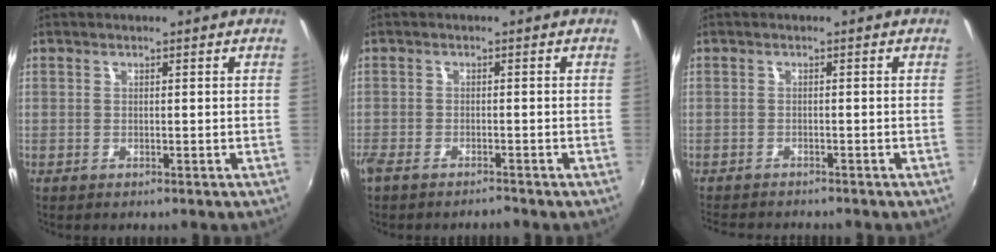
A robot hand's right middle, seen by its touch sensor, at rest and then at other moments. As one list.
[{"total": 3.1, "force": [-2.8, 0.6, 1.2], "torque": [-0.039, -0.011, -0.057]}, {"total": 4.7, "force": [-4.4, 0.6, 1.4], "torque": [-0.039, -0.019, -0.073]}]